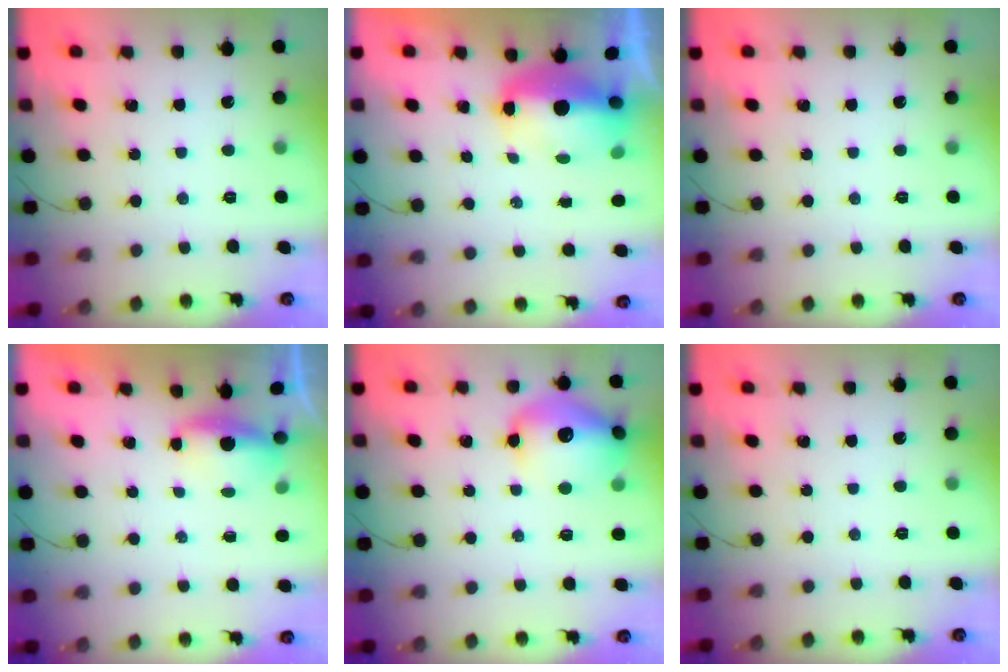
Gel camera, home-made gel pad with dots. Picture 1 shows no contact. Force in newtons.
{"total": 8.2, "press": 8.0, "slide": 1.8}
{"total": 0.0}
{"total": 3.5, "press": 3.3, "slide": 0.9}
{"total": 15.0, "press": 14.9, "slide": 1.6}
{"total": 0.0}